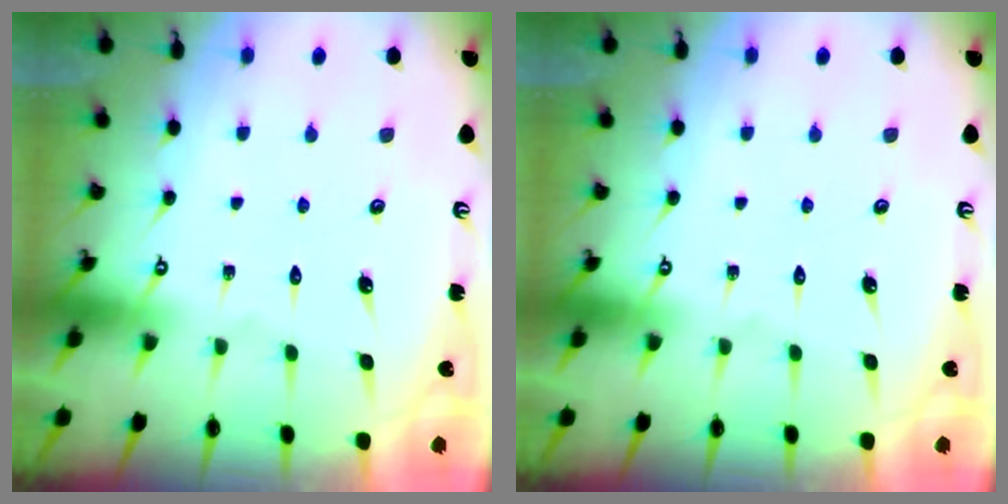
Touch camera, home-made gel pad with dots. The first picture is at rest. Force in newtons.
{"total": 0.0}